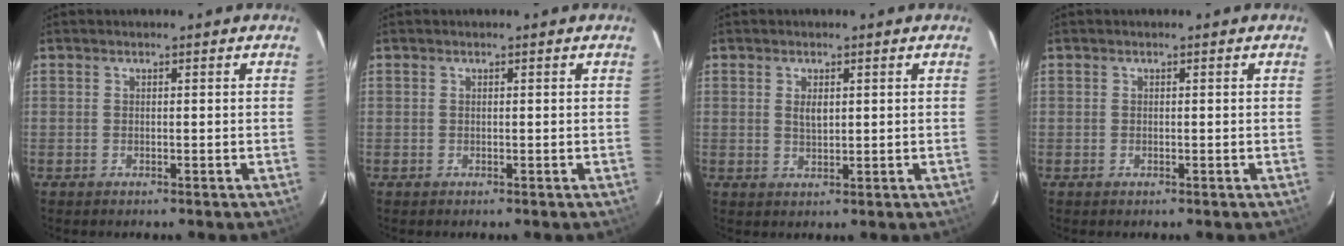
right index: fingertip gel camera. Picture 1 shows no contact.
{"total": 0.0}
{"total": 2.3, "force": [0.7, 1.1, 1.9], "torque": [-0.033, 0.000, 0.014]}
{"total": 0.0}